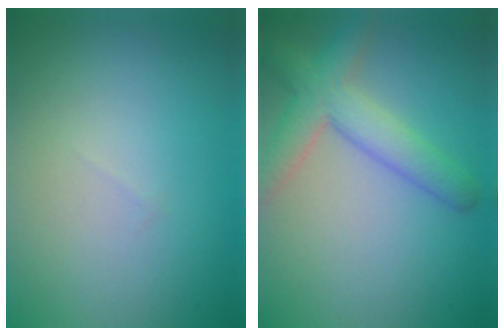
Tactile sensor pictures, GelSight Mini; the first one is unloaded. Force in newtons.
{"total": 5.0, "press": 5.0, "slide": 0.3}